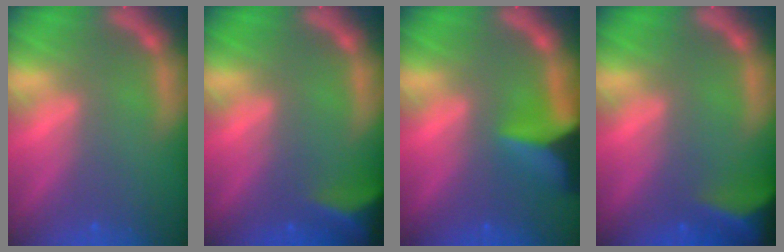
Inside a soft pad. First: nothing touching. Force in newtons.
{"total": 6.0}
{"total": 7.5}
{"total": 7.5}